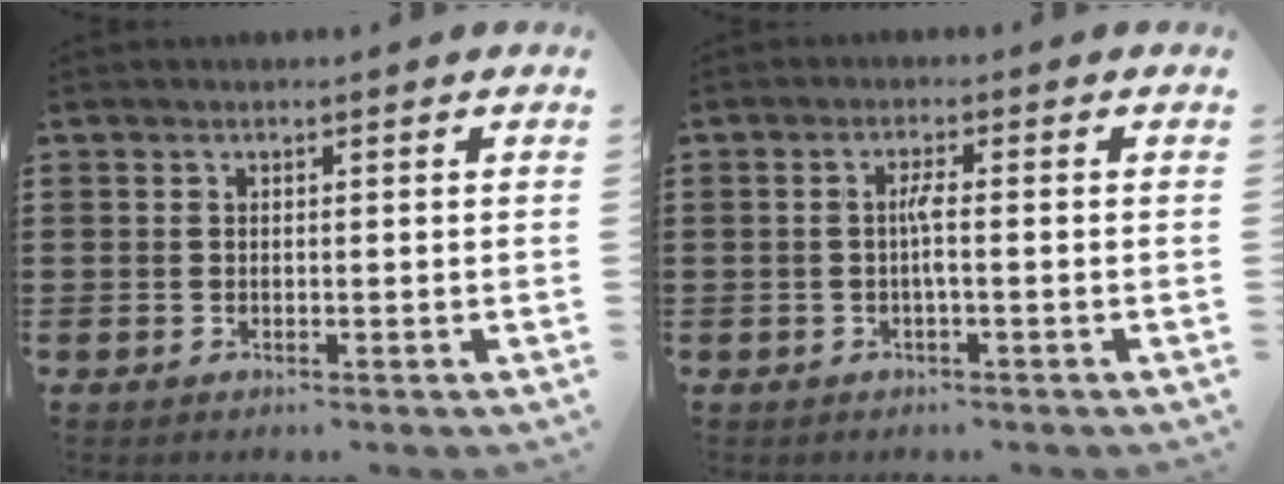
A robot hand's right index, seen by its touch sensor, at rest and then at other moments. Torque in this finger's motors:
{"motor_torque": [0.57, -0.34, 0.20, 0.07]}